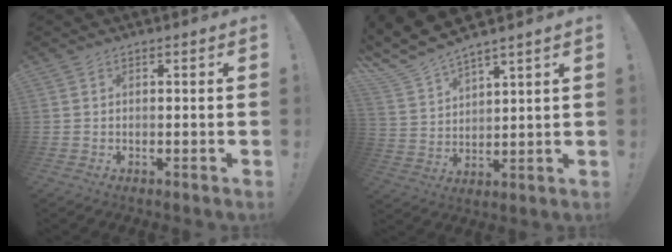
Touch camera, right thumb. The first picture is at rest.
{"total": 8.2, "force": [7.5, 1.7, 2.7], "torque": [-0.080, -0.060, 0.144]}